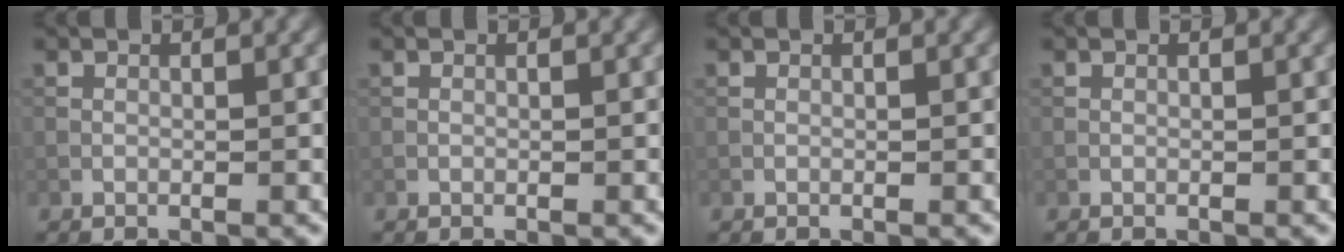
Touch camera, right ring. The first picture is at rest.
{"total": 0.0}
{"total": 0.0}
{"total": 0.0}